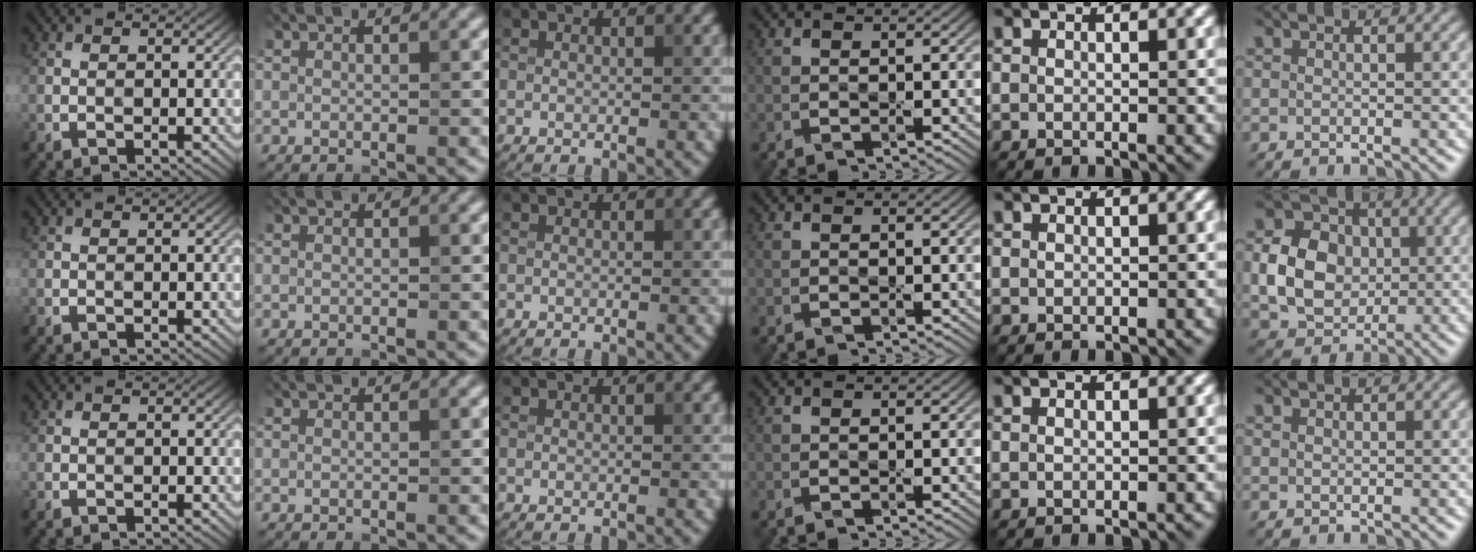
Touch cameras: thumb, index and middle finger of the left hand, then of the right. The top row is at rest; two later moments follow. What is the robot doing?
{"motion": "press", "object": "small bumper sticker"}